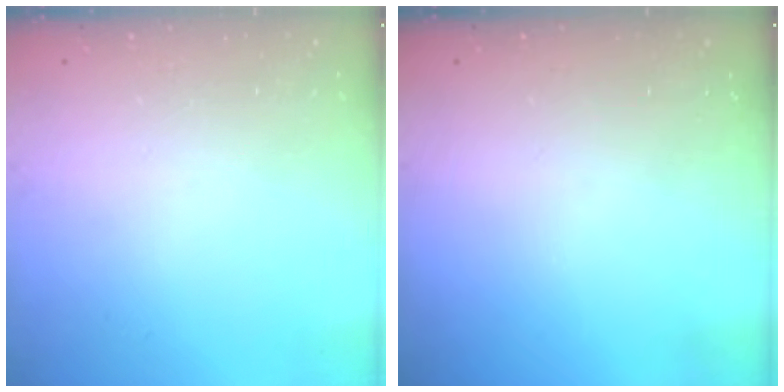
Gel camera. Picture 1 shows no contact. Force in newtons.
{"total": 0.0}